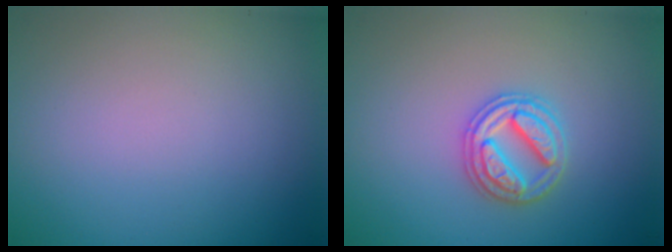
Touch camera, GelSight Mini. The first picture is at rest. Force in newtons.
{"total": 3.1, "press": 3.1, "slide": 0.4}